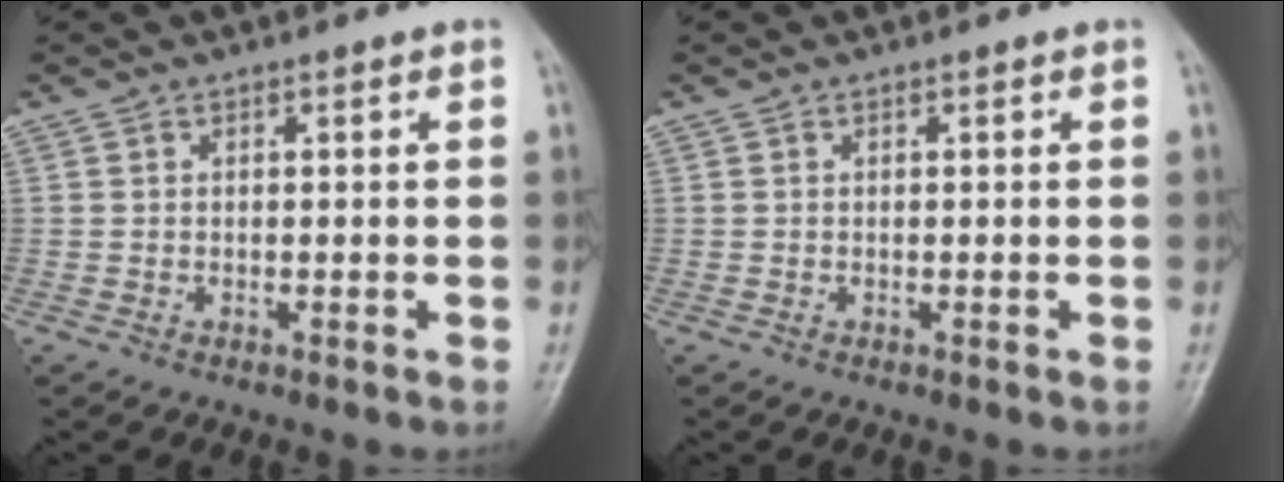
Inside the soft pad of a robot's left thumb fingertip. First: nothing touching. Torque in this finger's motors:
{"motor_torque": [0.01, 0.01, -0.08, -0.11, -0.02]}